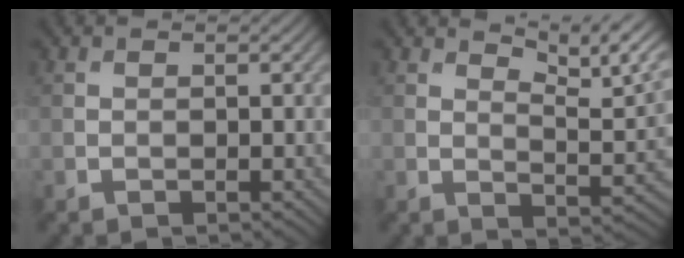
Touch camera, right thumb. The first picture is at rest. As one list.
[{"total": 7.2, "force": [5.4, 1.7, 4.4], "torque": [-0.075, -0.007, 0.084]}]